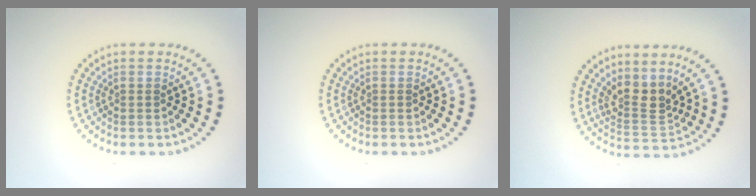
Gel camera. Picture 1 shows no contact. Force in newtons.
{"total": 0.0}
{"total": 3.0, "press": 2.3, "slide": 2.0}